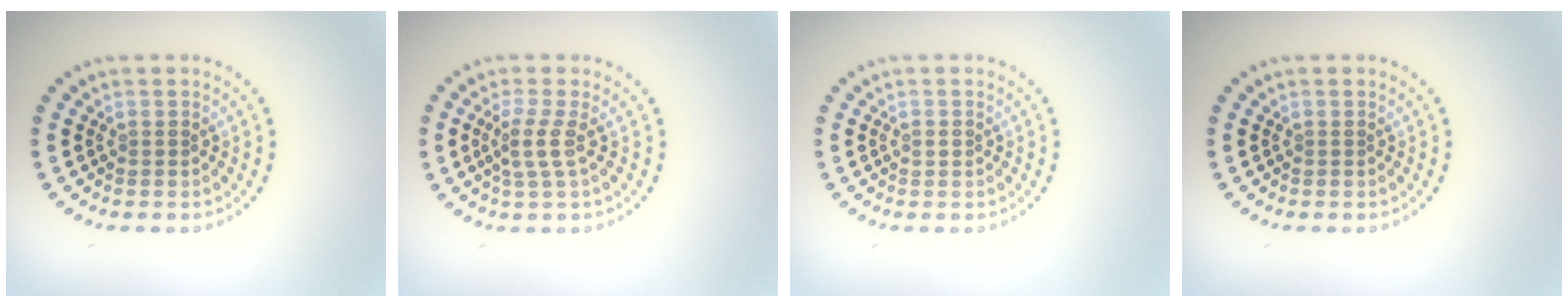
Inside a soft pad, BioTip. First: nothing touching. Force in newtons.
{"total": 2.1, "press": 1.6, "slide": 1.4}
{"total": 0.7, "press": 0.7, "slide": 0.1}
{"total": 0.0}